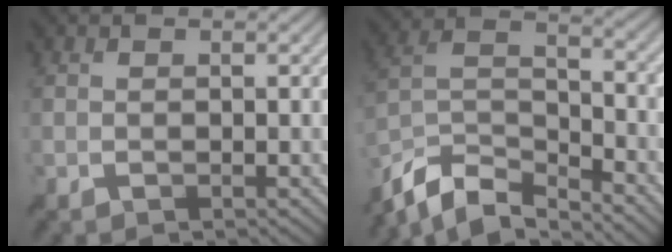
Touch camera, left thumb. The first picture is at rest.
{"total": 10.1, "force": [-8.5, 3.0, 4.6], "torque": [-0.100, -0.007, -0.174]}